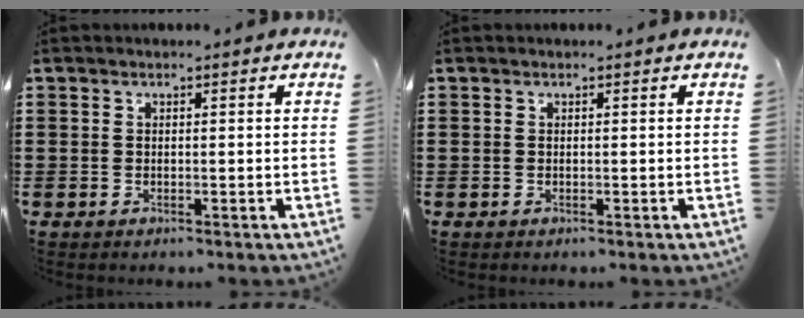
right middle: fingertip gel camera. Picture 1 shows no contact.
{"total": 0.0}